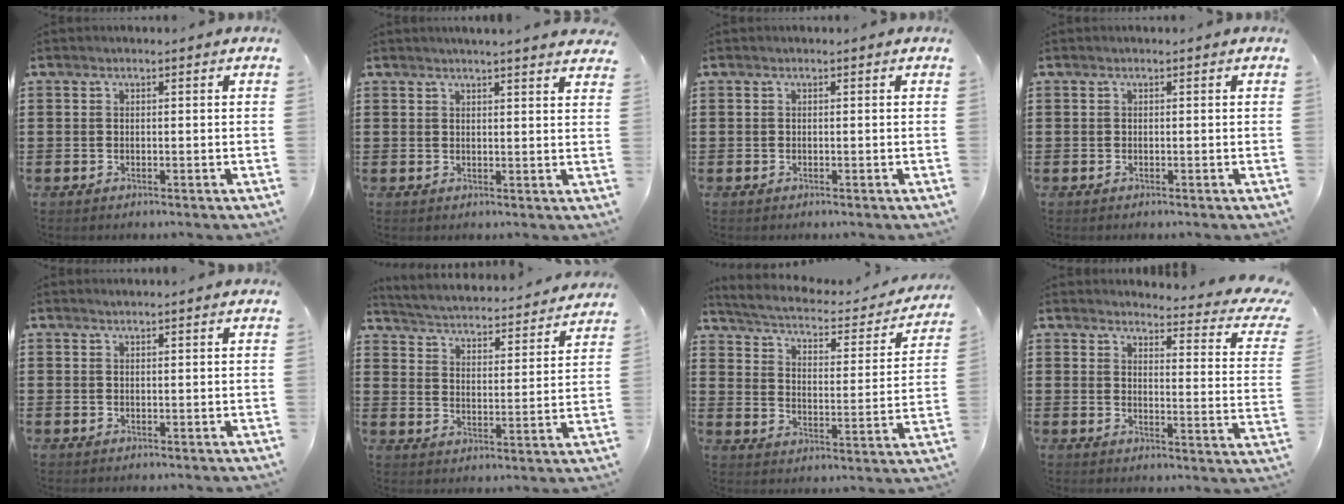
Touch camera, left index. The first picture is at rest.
{"total": 2.2, "force": [2.2, -0.3, 0.4], "torque": [-0.012, -0.005, 0.042]}
{"total": 0.0}
{"total": 0.0}
{"total": 0.6, "force": [0.6, 0.0, 0.0], "torque": [-0.001, 0.000, 0.012]}
{"total": 3.0, "force": [3.0, -0.3, 0.1], "torque": [-0.023, -0.033, 0.040]}
{"total": 3.1, "force": [2.6, 0.4, 1.6], "torque": [-0.049, -0.026, 0.035]}
{"total": 3.9, "force": [3.5, 0.3, 1.7], "torque": [-0.035, -0.030, 0.053]}